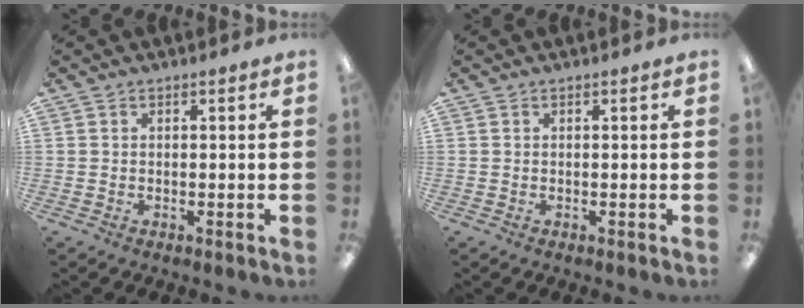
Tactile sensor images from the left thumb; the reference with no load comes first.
{"total": 0.0}